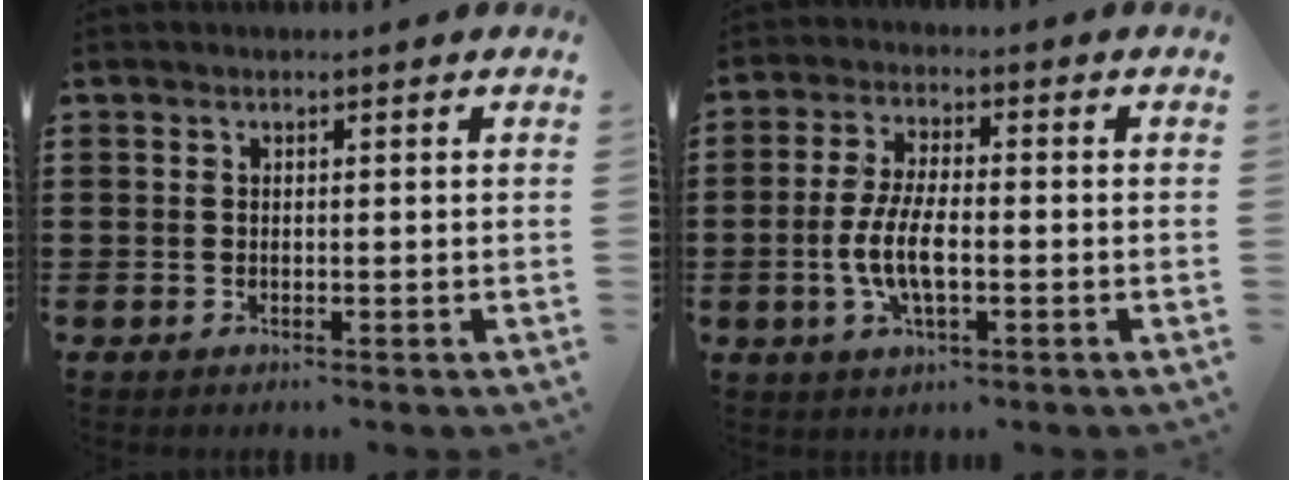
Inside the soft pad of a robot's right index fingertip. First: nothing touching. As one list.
[{"total": 7.1, "force": [-1.6, 2.5, 6.5], "torque": [-0.146, -0.009, -0.036]}]